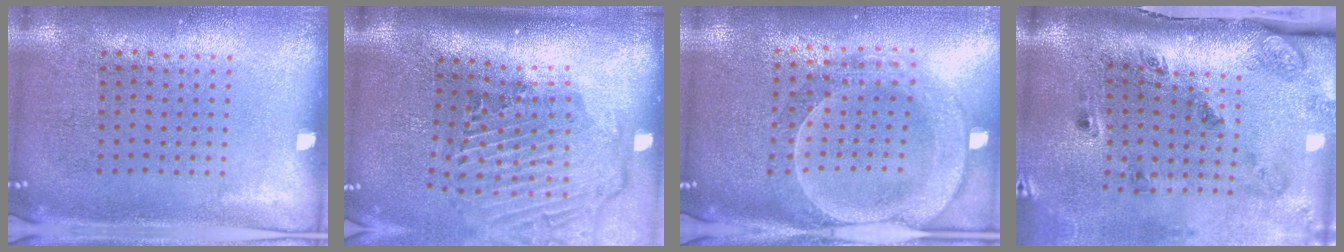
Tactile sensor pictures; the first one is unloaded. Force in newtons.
{"total": 2.9, "press": 1.9, "slide": 2.1}
{"total": 2.4, "press": 2.2, "slide": 1.1}
{"total": 2.9, "press": 1.8, "slide": 2.2}